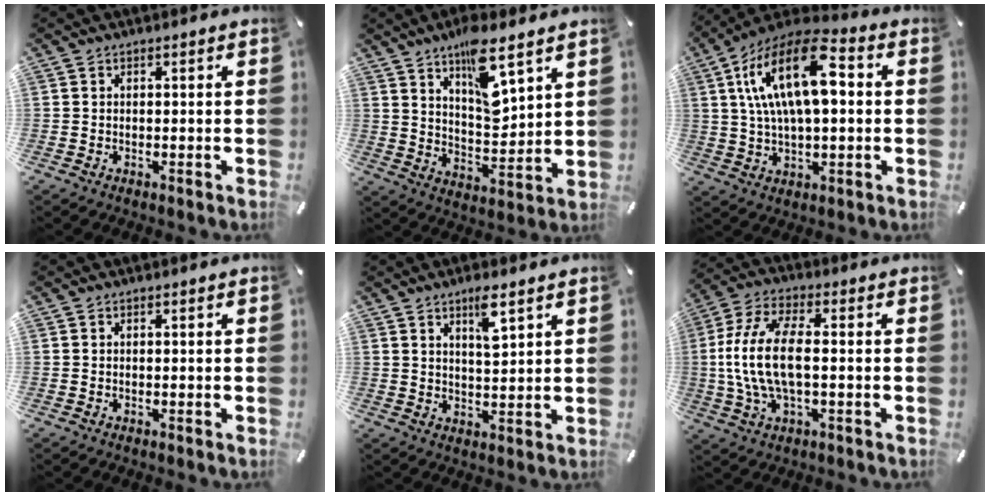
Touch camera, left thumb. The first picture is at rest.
{"total": 12.7, "force": [8.0, 4.6, 8.8], "torque": [-0.123, -0.050, 0.135]}
{"total": 18.7, "force": [4.7, 9.3, 15.6], "torque": [-0.294, -0.006, 0.076]}
{"total": 0.0}
{"total": 6.1, "force": [3.7, 1.7, 4.5], "torque": [-0.074, -0.014, 0.059]}
{"total": 13.6, "force": [-0.6, 6.2, 12.1], "torque": [-0.255, -0.007, -0.011]}